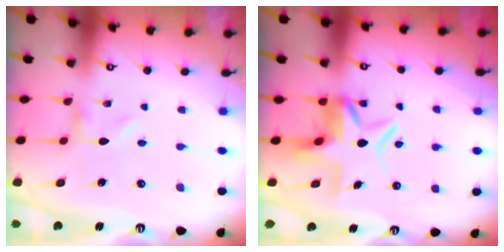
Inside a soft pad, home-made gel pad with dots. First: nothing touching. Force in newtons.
{"total": 7.5, "press": 7.0, "slide": 2.8}